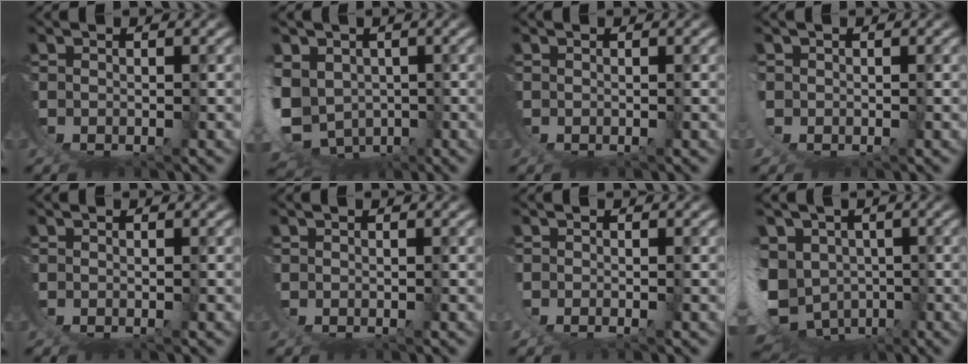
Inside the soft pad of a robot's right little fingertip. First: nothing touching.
{"total": 8.1, "force": [-1.3, 6.8, 4.3], "torque": [-0.144, -0.058, 0.003]}
{"total": 0.0}
{"total": 0.8, "force": [0.1, 0.6, 0.6], "torque": [-0.028, -0.007, 0.006]}
{"total": 0.0}
{"total": 0.0}
{"total": 0.8, "force": [-0.2, 0.1, 0.8], "torque": [-0.020, -0.002, -0.003]}
{"total": 11.2, "force": [-2.4, 9.4, 5.5], "torque": [-0.153, -0.061, -0.022]}